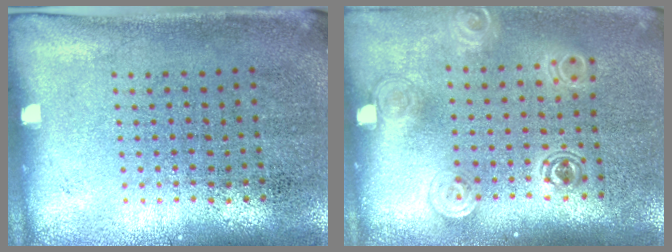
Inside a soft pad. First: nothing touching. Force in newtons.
{"total": 1.4, "press": 1.2, "slide": 0.7}